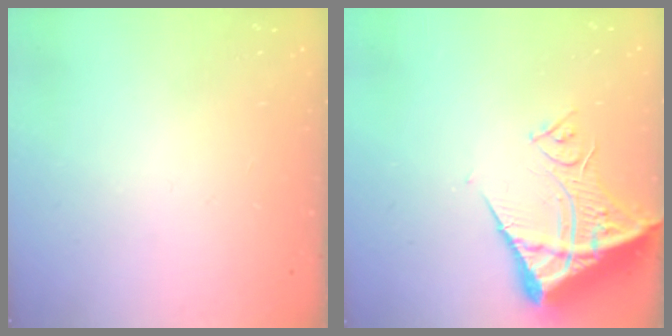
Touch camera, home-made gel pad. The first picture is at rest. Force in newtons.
{"total": 13.5, "press": 13.3, "slide": 1.8}